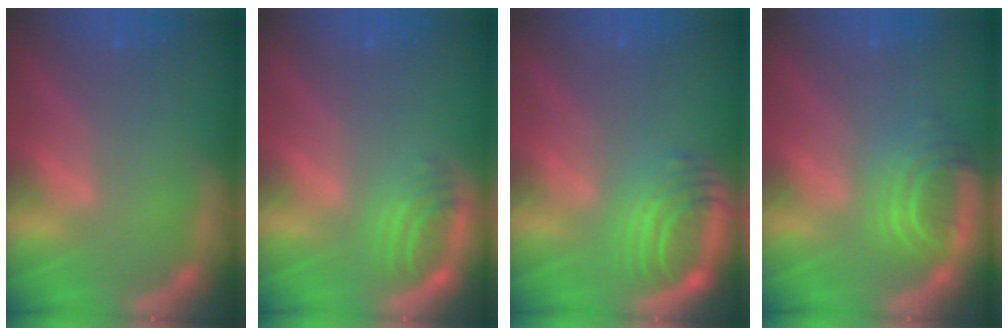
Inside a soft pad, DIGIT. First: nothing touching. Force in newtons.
{"total": 2.9}
{"total": 5.5}
{"total": 4.5}